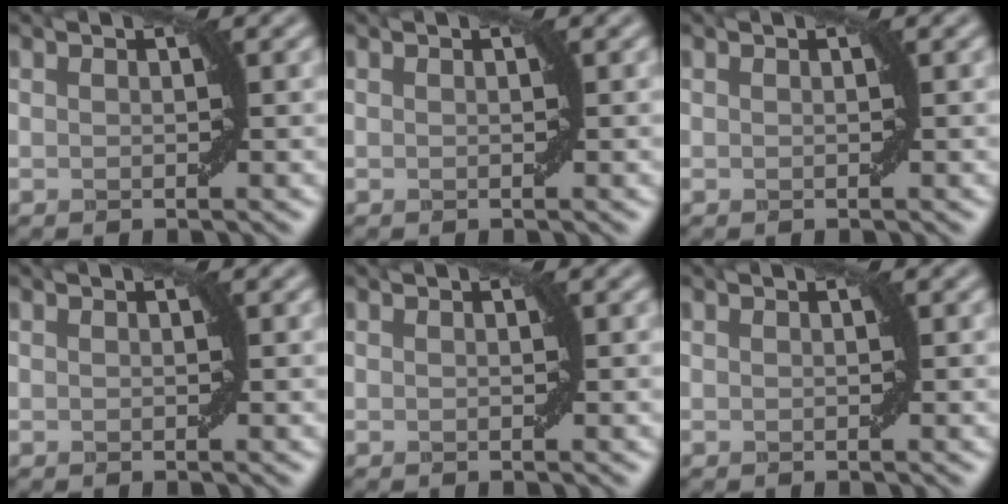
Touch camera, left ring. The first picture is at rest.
{"total": 0.0}
{"total": 0.0}
{"total": 0.0}
{"total": 0.0}
{"total": 0.0}